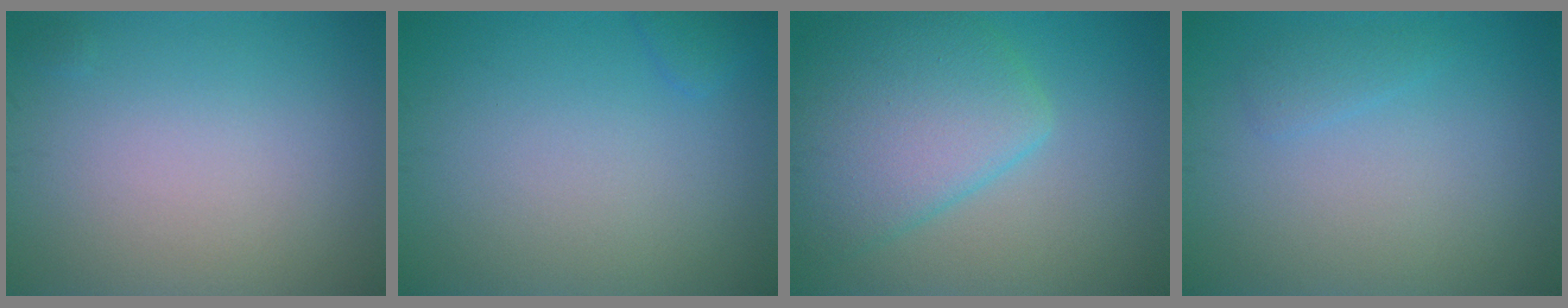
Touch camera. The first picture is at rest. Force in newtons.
{"total": 0.8, "press": 0.8, "slide": 0.1}
{"total": 7.0, "press": 7.0, "slide": 0.5}
{"total": 1.0, "press": 1.0, "slide": 0.1}